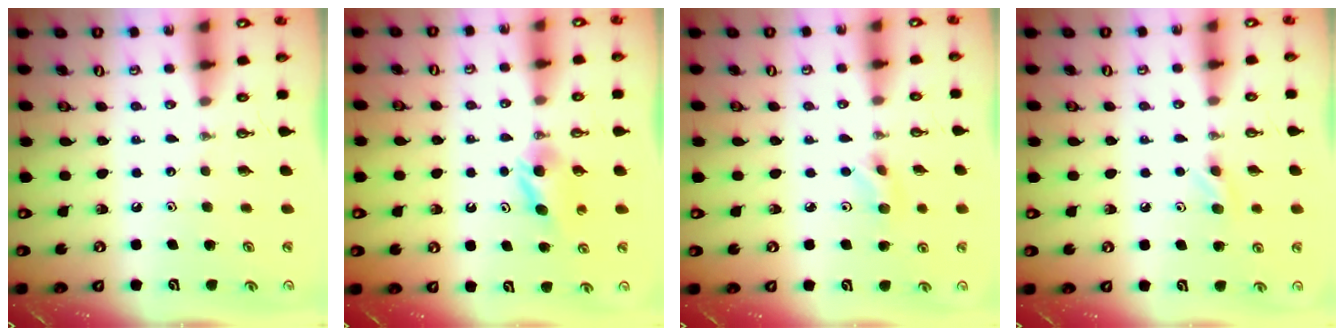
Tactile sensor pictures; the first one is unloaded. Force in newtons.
{"total": 4.6, "press": 4.5, "slide": 1.3}
{"total": 4.3, "press": 4.2, "slide": 0.8}
{"total": 4.4, "press": 4.2, "slide": 1.3}